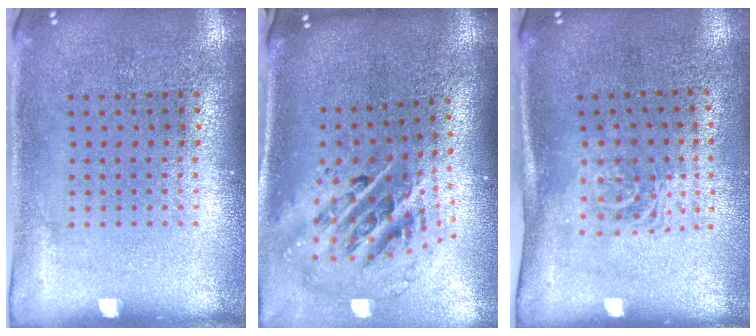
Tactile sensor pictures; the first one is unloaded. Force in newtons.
{"total": 2.6, "press": 1.8, "slide": 2.0}
{"total": 1.7, "press": 1.2, "slide": 1.1}